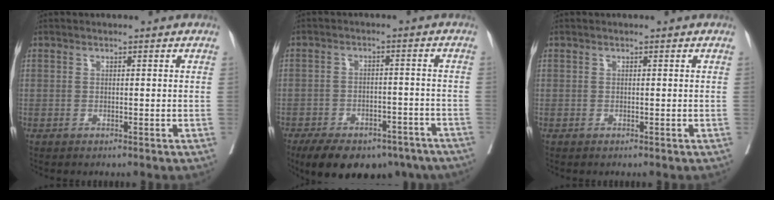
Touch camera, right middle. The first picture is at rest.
{"total": 18.1, "force": [-13.1, 8.9, 8.8], "torque": [-0.158, -0.002, -0.172]}
{"total": 0.0}